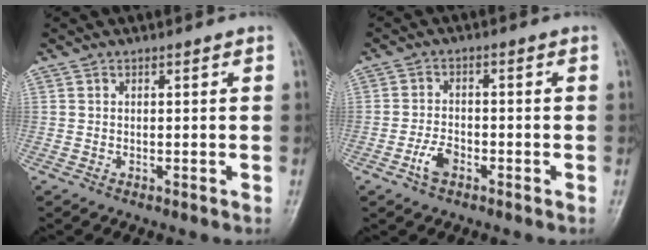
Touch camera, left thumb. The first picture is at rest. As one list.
[{"total": 3.9, "force": [-2.1, 2.2, 2.5], "torque": [-0.047, 0.015, -0.042]}]